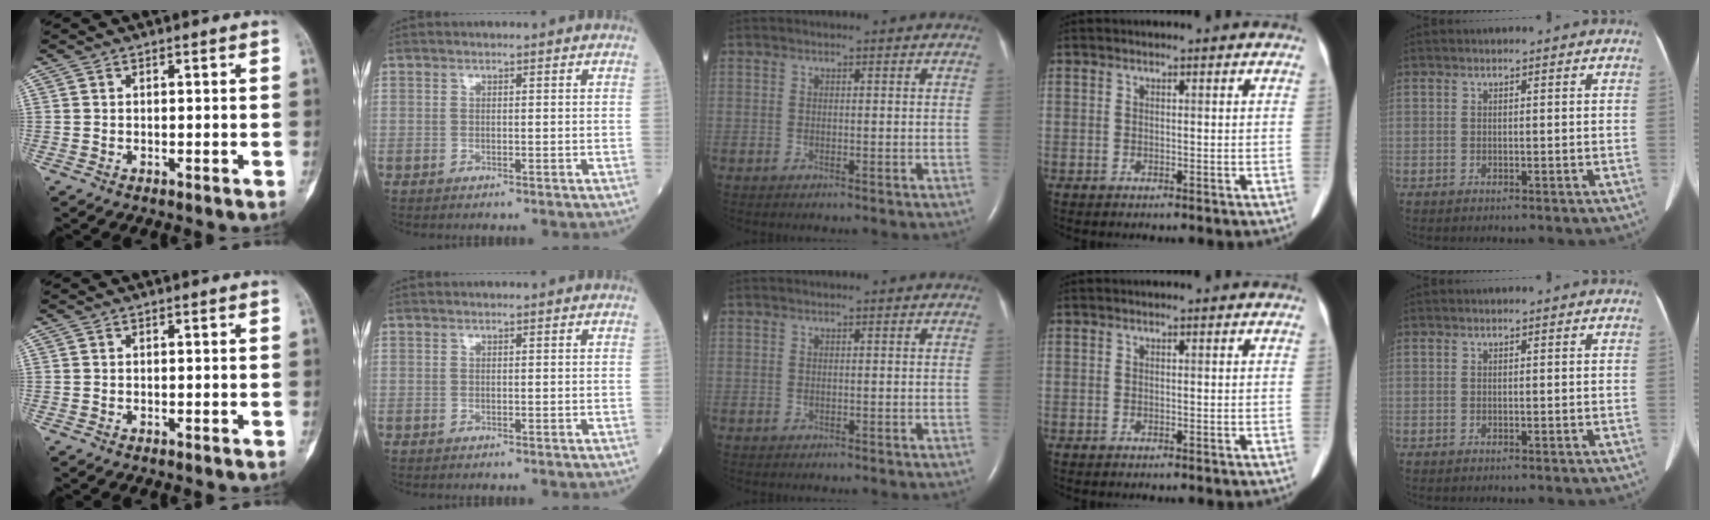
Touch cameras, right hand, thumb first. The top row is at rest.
{}